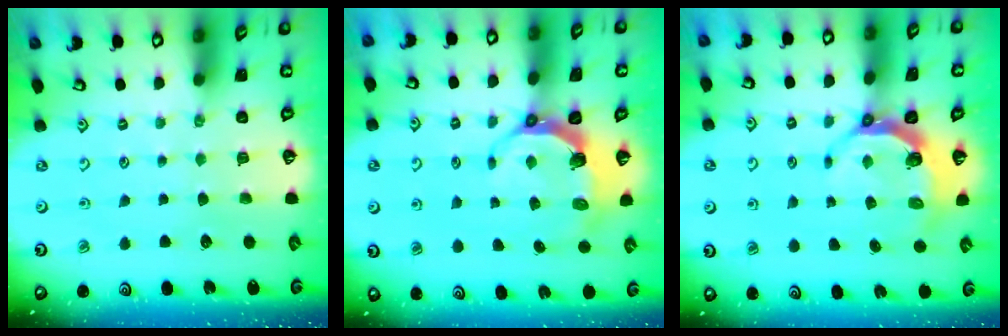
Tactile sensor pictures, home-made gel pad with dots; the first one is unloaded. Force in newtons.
{"total": 6.9, "press": 5.9, "slide": 3.6}
{"total": 4.9, "press": 3.8, "slide": 3.1}